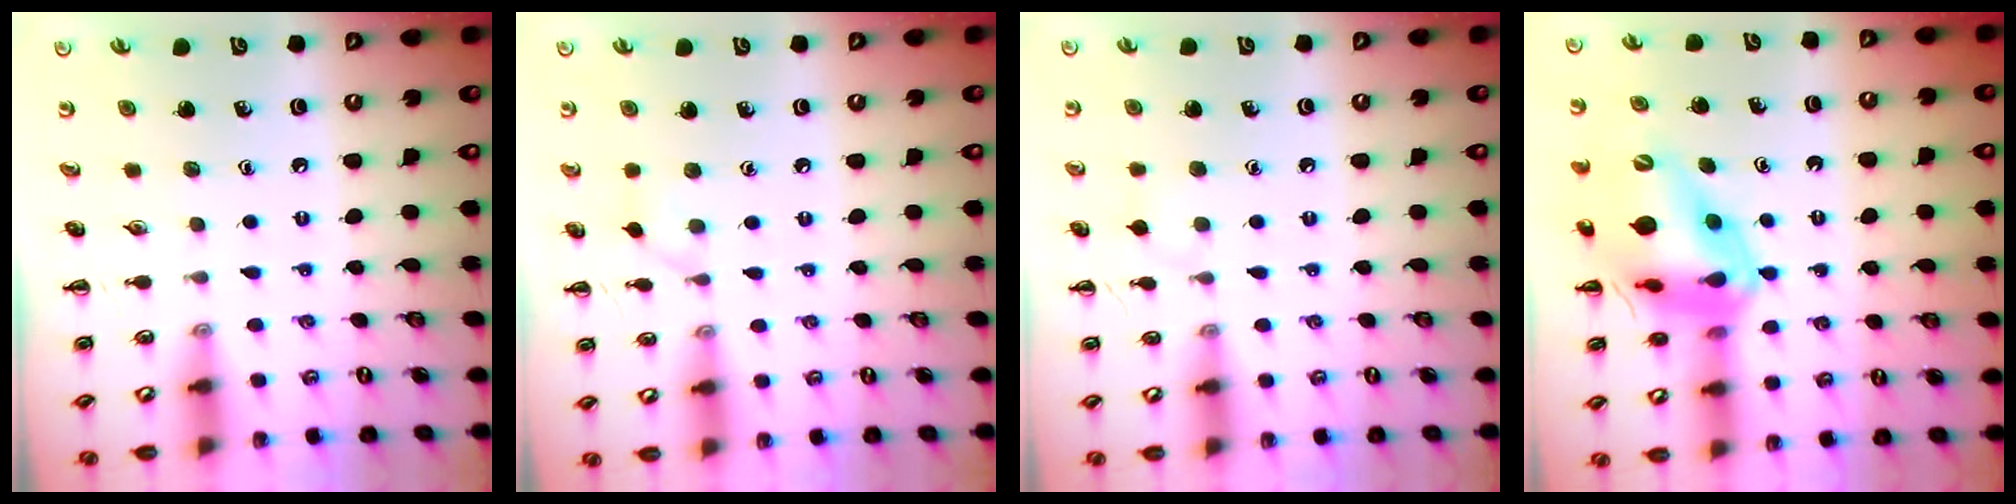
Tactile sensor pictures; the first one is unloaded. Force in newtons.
{"total": 2.8, "press": 2.5, "slide": 1.1}
{"total": 5.2, "press": 4.9, "slide": 1.6}
{"total": 17.3, "press": 16.9, "slide": 3.8}